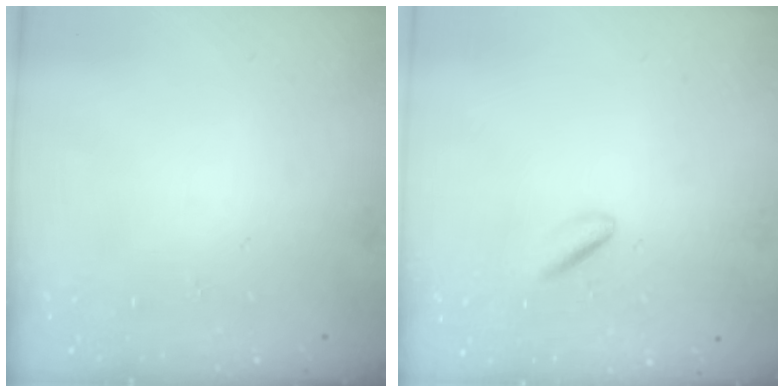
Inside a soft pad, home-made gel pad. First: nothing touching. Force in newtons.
{"total": 2.7, "press": 2.5, "slide": 0.9}